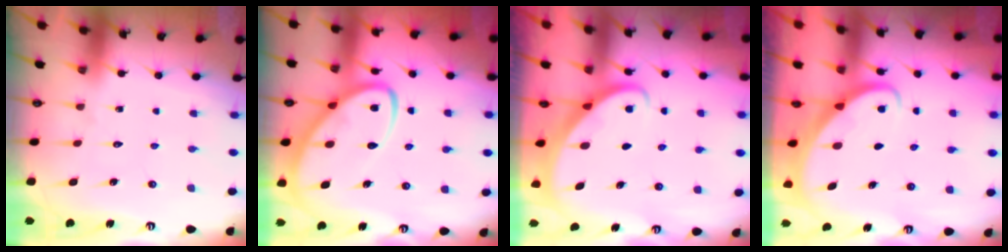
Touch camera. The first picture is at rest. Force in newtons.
{"total": 10.5, "press": 10.4, "slide": 1.0}
{"total": 2.6, "press": 2.6, "slide": 0.3}
{"total": 2.3, "press": 2.3, "slide": 0.2}